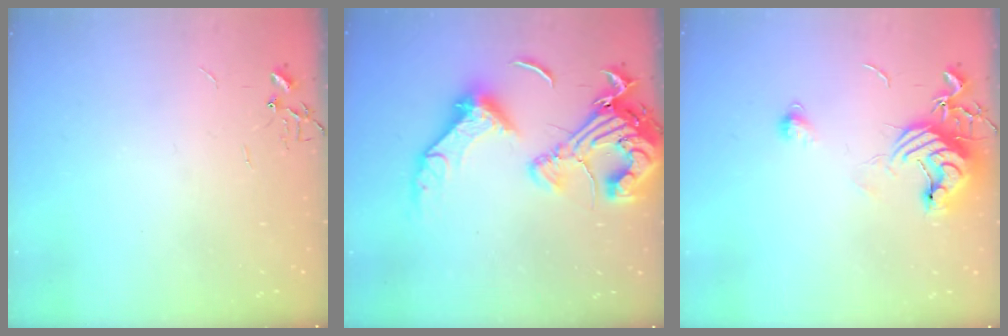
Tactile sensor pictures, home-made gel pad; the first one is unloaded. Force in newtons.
{"total": 23.0, "press": 22.9, "slide": 2.9}
{"total": 11.2, "press": 11.1, "slide": 1.2}